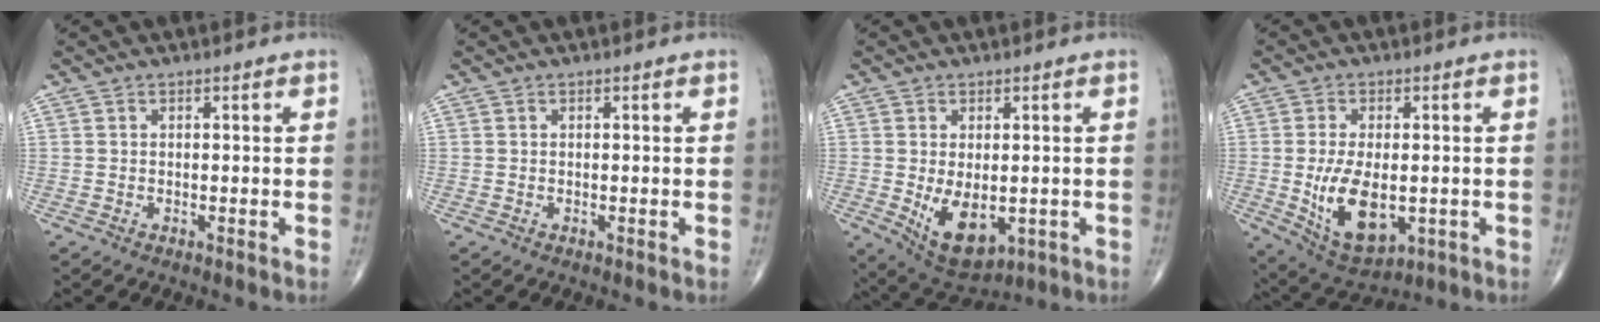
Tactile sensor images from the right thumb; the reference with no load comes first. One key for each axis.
{"total": 0.0}
{"total": 9.8, "fx": -1.6, "fy": 5.6, "fz": 7.9, "tx": -0.118, "ty": -0.014, "tz": -0.006}
{"total": 12.6, "fx": -1.8, "fy": 6.8, "fz": 10.5, "tx": -0.177, "ty": -0.013, "tz": -0.012}